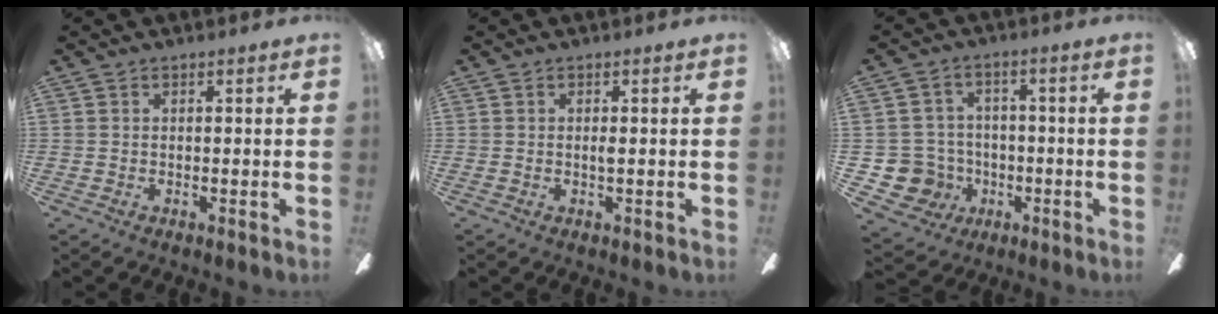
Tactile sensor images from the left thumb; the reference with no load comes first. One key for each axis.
{"total": 0.9, "fx": 0.1, "fy": 0.1, "fz": 0.9, "tx": -0.020, "ty": 0.000, "tz": 0.002}
{"total": 8.2, "fx": -2.0, "fy": 7.8, "fz": 1.6, "tx": -0.073, "ty": 0.018, "tz": -0.030}